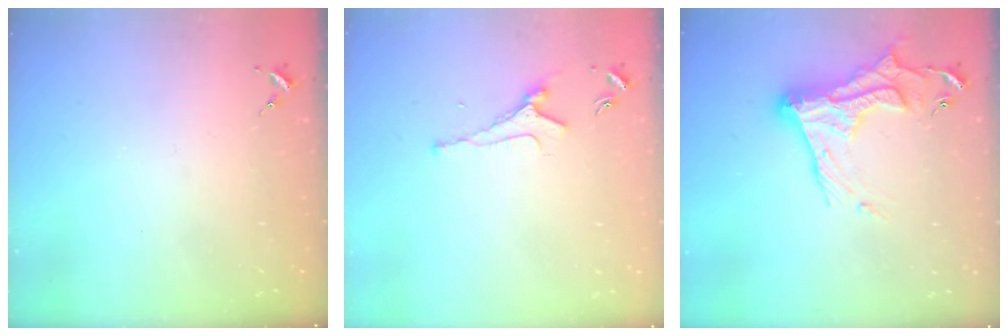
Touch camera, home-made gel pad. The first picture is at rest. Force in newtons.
{"total": 3.9, "press": 3.8, "slide": 0.7}
{"total": 17.8, "press": 17.7, "slide": 1.6}